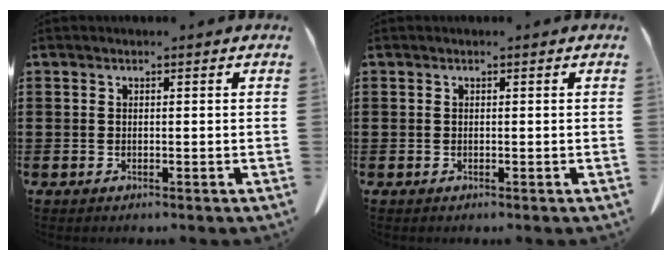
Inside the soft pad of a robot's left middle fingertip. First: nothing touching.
{"total": 0.0}